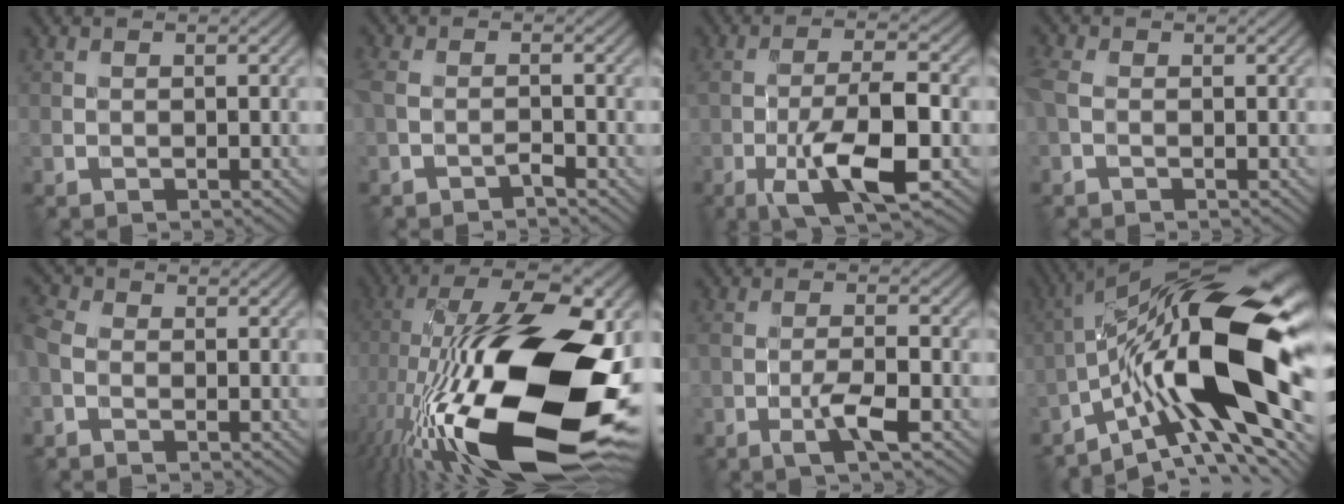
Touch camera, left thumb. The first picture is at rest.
{"total": 2.4, "force": [-1.6, 0.6, 1.6], "torque": [-0.042, 0.001, -0.043]}
{"total": 10.1, "force": [-4.0, 2.8, 8.8], "torque": [-0.155, 0.001, -0.075]}
{"total": 2.9, "force": [-0.6, 1.5, 2.5], "torque": [-0.063, -0.001, -0.021]}
{"total": 3.8, "force": [-0.9, 2.6, 2.6], "torque": [-0.061, 0.005, -0.030]}
{"total": 22.6, "force": [-3.8, 9.6, 20.1], "torque": [-0.372, -0.003, -0.074]}
{"total": 4.3, "force": [-2.0, 0.8, 3.7], "torque": [-0.074, 0.005, -0.042]}
{"total": 19.6, "force": [-3.2, 6.4, 18.2], "torque": [-0.314, 0.021, -0.064]}